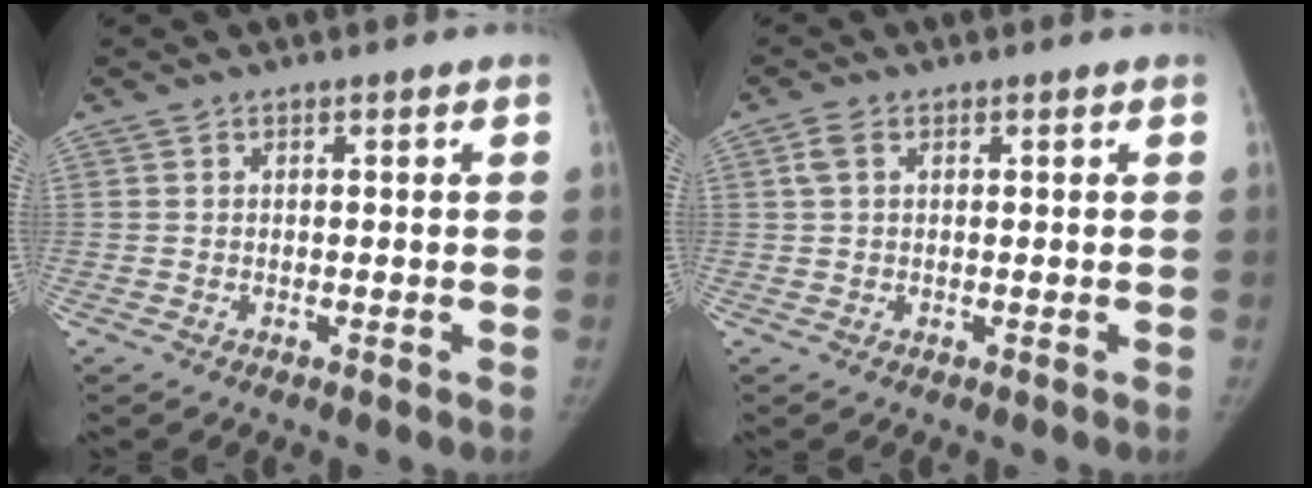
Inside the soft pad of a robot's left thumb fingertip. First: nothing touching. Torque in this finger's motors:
{"motor_torque": [0.55, 0.06, 0.36, -0.85, 0.15]}